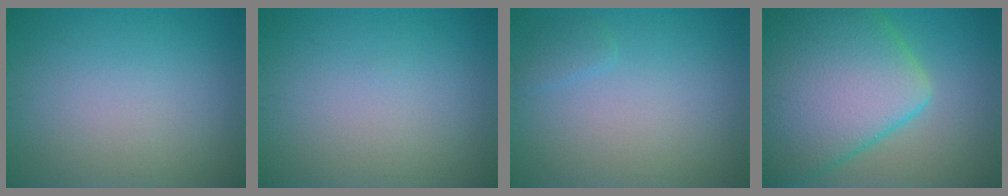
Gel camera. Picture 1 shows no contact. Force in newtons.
{"total": 0.0}
{"total": 1.0, "press": 1.0, "slide": 0.0}
{"total": 14.7, "press": 14.7, "slide": 0.5}